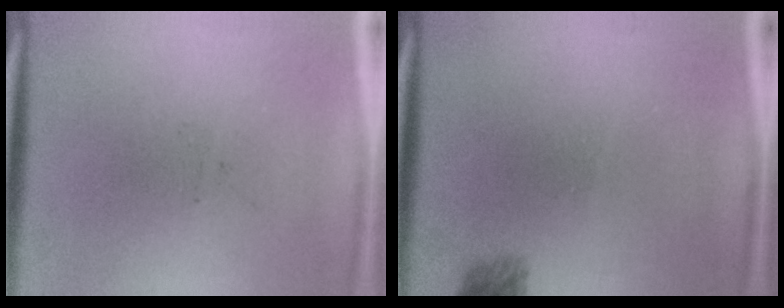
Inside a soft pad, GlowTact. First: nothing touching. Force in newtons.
{"total": 1.6}